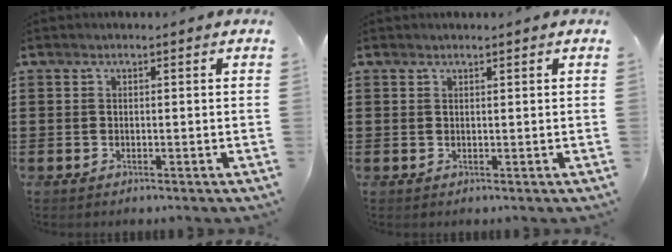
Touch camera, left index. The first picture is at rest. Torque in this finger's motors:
{"motor_torque": [-0.05, -0.01, -0.01, 0.01]}